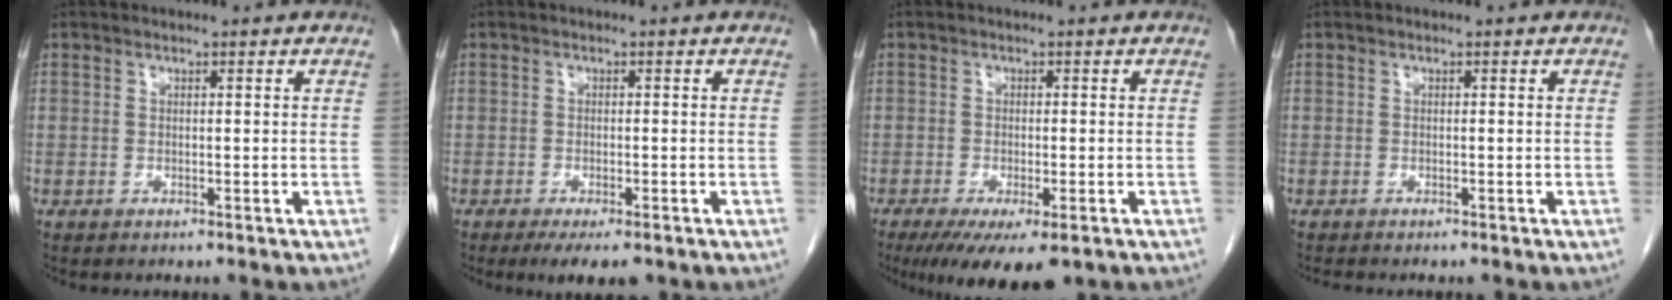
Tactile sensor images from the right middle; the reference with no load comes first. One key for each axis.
{"total": 4.7, "fx": -3.2, "fy": 1.3, "fz": 3.1, "tx": -0.042, "ty": -0.010, "tz": -0.046}
{"total": 8.7, "fx": -5.5, "fy": 2.6, "fz": 6.2, "tx": -0.090, "ty": -0.020, "tz": -0.085}
{"total": 1.1, "fx": -1.0, "fy": 0.1, "fz": 0.5, "tx": -0.011, "ty": -0.003, "tz": -0.013}